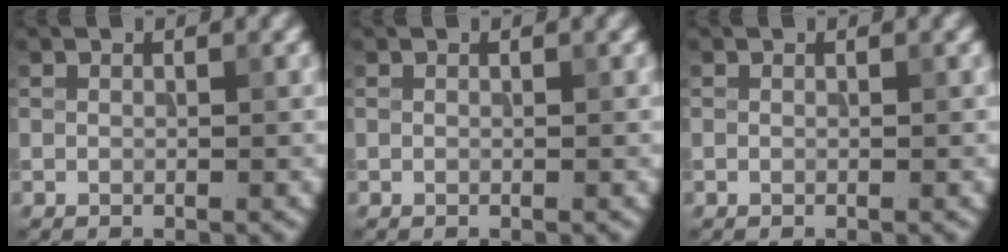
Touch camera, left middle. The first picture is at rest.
{"total": 0.0}
{"total": 0.0}